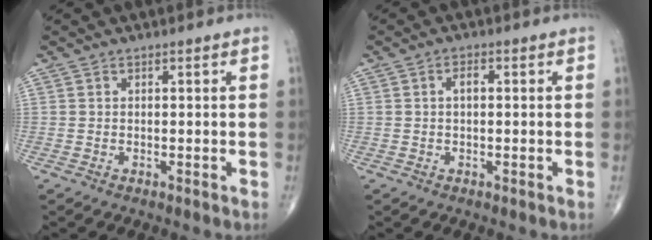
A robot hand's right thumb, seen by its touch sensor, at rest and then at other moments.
{"total": 2.0, "force": [0.2, 1.0, 1.7], "torque": [-0.026, 0.006, 0.000]}